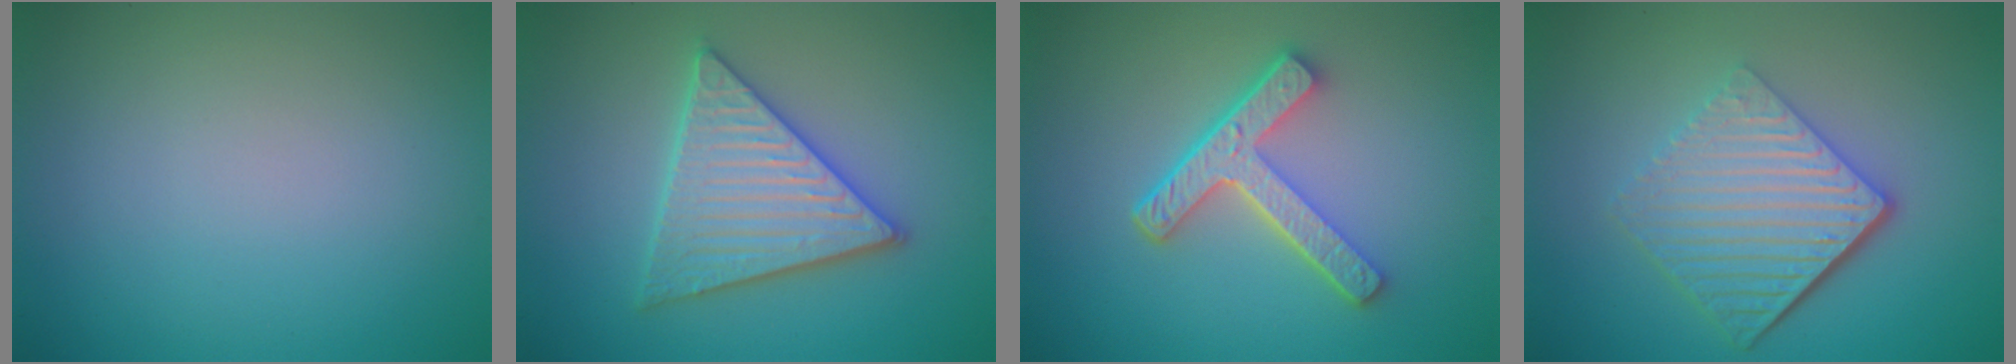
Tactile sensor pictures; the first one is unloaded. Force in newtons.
{"total": 5.6, "press": 5.6, "slide": 0.7}
{"total": 4.8, "press": 3.5, "slide": 3.3}
{"total": 6.5, "press": 4.3, "slide": 4.8}